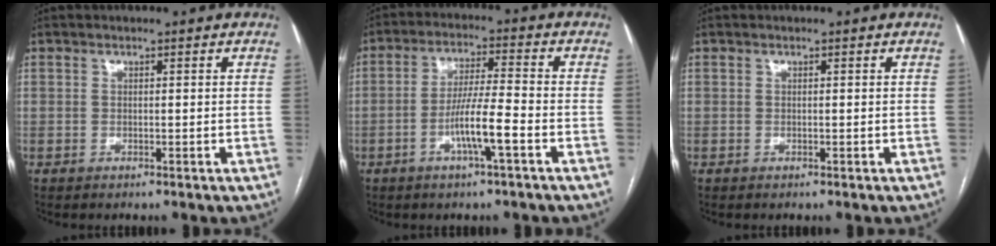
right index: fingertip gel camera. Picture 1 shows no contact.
{"total": 7.4, "force": [-2.9, 0.1, 6.8], "torque": [-0.128, 0.003, -0.053]}
{"total": 0.0}